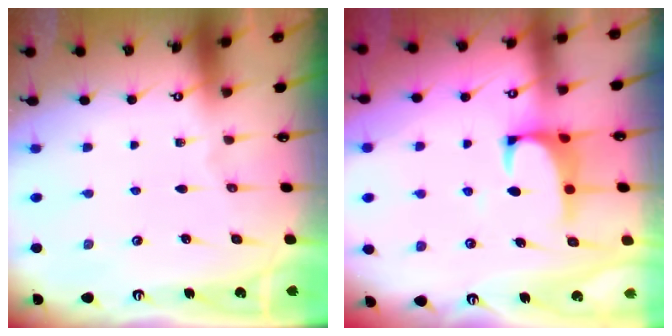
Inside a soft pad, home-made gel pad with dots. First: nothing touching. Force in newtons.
{"total": 1.6, "press": 1.3, "slide": 0.9}